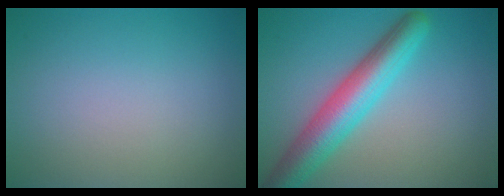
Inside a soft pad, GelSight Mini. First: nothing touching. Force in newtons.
{"total": 6.6, "press": 6.6, "slide": 0.2}